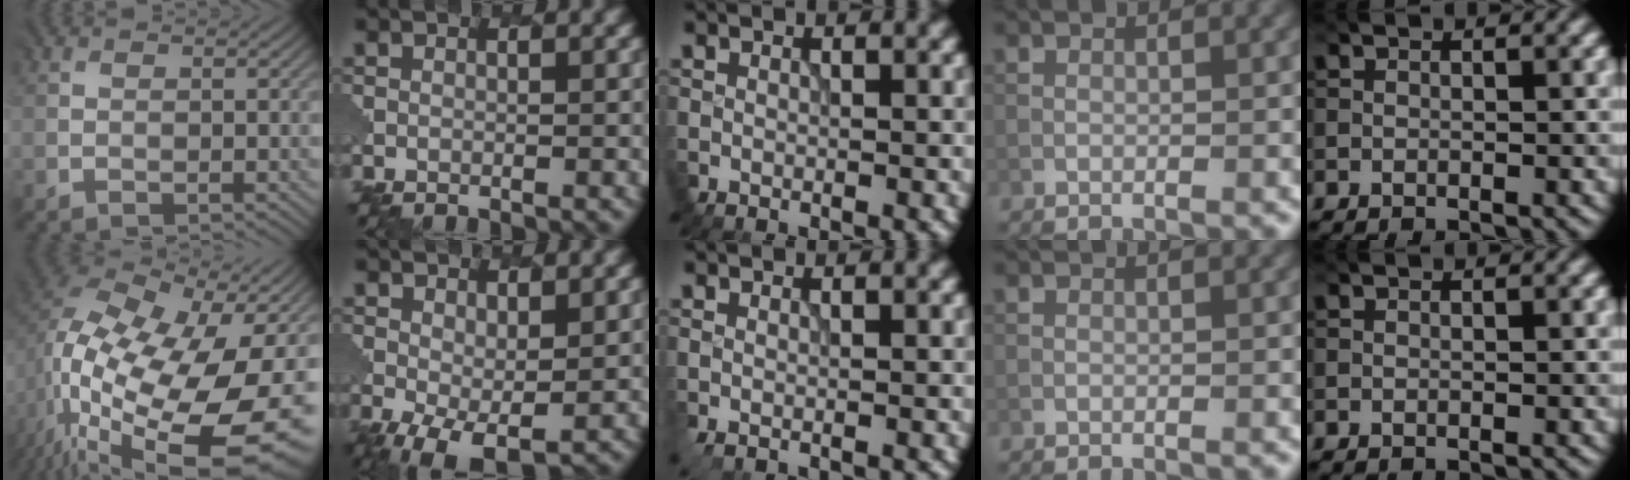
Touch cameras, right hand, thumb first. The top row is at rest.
{"thumb": {"total": 18.7, "force": [-4.2, 11.1, 14.4], "torque": [-0.284, -0.037, -0.059]}, "index": {"total": 3.9, "force": [-0.2, 2.0, 3.3], "torque": [-0.073, -0.010, -0.001]}, "middle": {"total": 0.6, "force": [0.2, 0.1, 0.6], "torque": [-0.013, 0.002, 0.002]}}